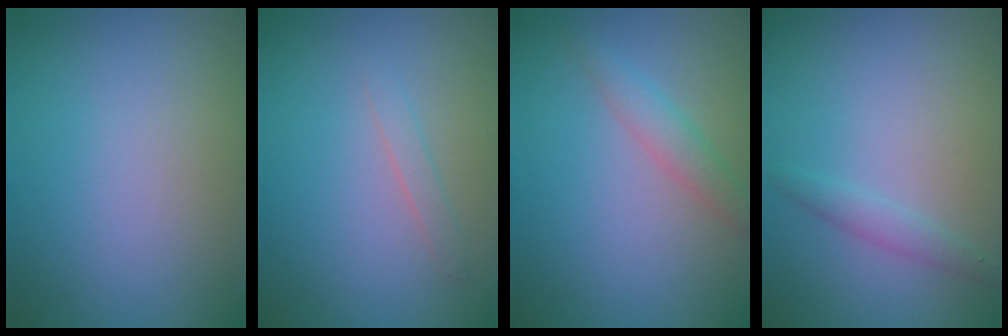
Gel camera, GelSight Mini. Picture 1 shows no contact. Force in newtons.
{"total": 1.0, "press": 1.0, "slide": 0.1}
{"total": 2.0, "press": 2.0, "slide": 0.0}
{"total": 1.4, "press": 1.4, "slide": 0.1}